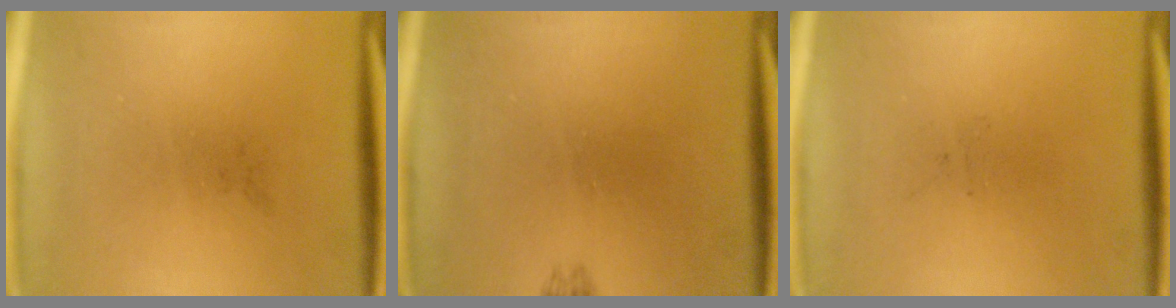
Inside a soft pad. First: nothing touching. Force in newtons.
{"total": 0.7}
{"total": 0.0}